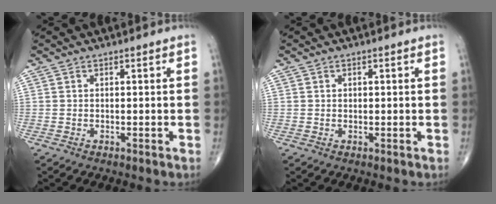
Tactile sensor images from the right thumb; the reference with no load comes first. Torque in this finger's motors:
{"motor_torque": [-0.16, -0.15, -0.05, 0.12, -0.06]}